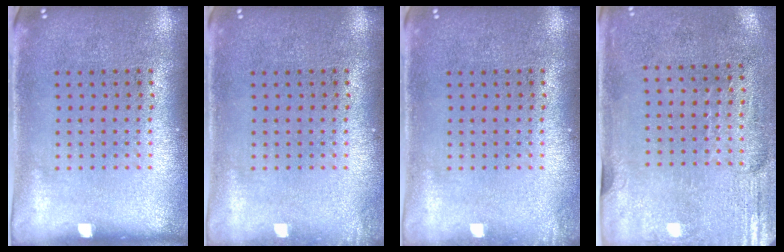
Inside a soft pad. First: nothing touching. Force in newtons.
{"total": 0.7, "press": 0.7, "slide": 0.1}
{"total": 0.7, "press": 0.7, "slide": 0.1}
{"total": 2.9, "press": 2.4, "slide": 1.6}